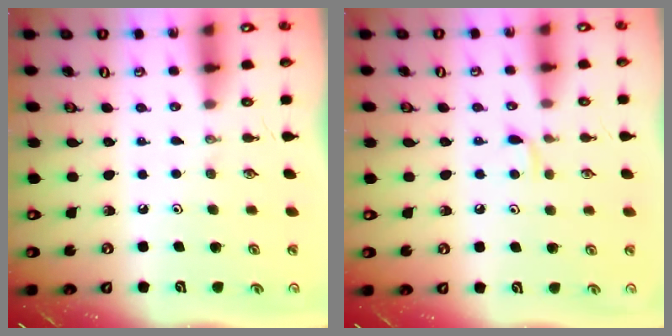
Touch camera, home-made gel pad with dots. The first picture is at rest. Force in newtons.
{"total": 5.0, "press": 4.9, "slide": 0.6}